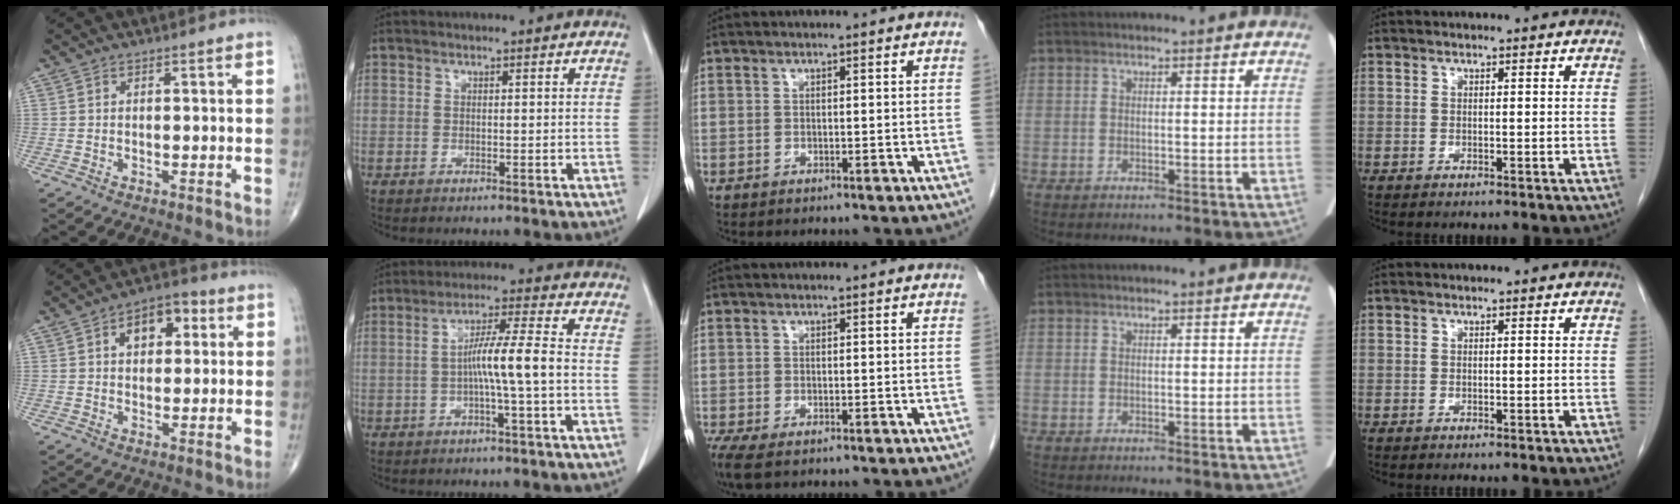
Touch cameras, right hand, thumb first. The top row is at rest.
{"thumb": {"total": 8.5, "force": [2.6, 5.3, 6.2], "torque": [-0.060, 0.013, 0.030]}, "index": {"total": 7.1, "force": [-1.2, -0.7, 7.0], "torque": [-0.126, 0.012, -0.021]}, "middle": {"total": 4.1, "force": [-2.8, 1.4, 2.6], "torque": [-0.057, -0.015, -0.046]}}